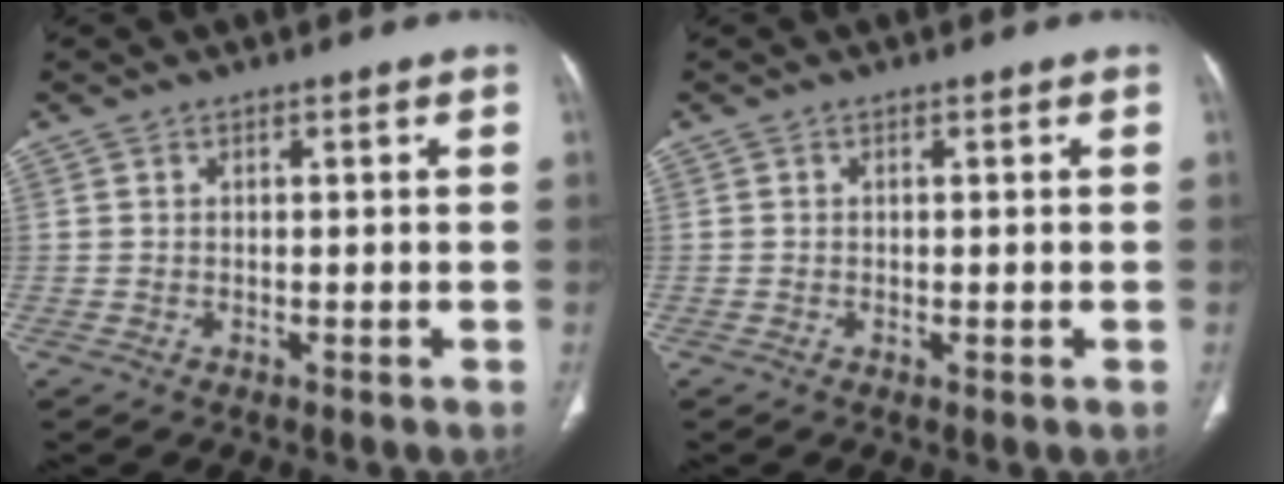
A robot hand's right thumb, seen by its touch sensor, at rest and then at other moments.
{"total": 0.6, "force": [-0.1, 0.1, 0.6], "torque": [-0.011, -0.003, -0.002]}